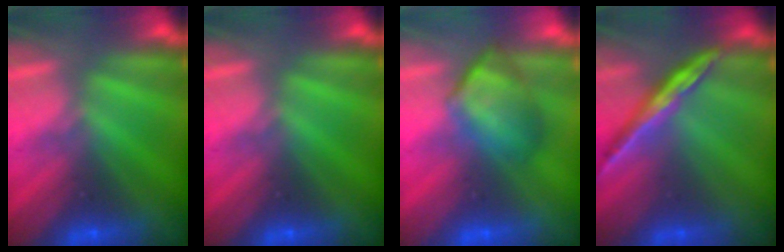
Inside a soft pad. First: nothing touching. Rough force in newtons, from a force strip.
{"total": 0.0}
{"total": 4.8}
{"total": 1.7}